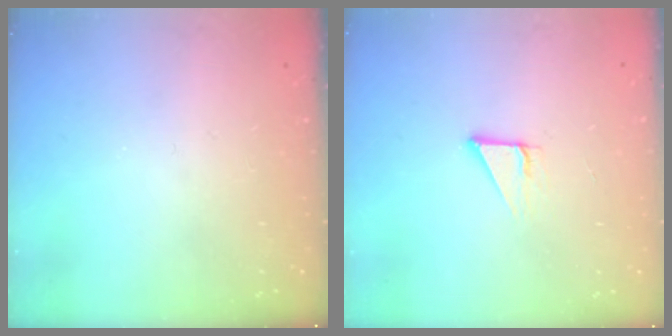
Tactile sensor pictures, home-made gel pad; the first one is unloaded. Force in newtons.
{"total": 2.9, "press": 2.9, "slide": 0.2}